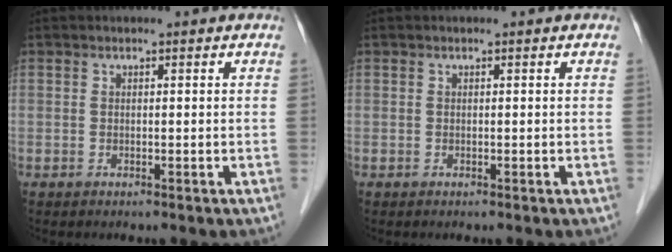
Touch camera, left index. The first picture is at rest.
{"total": 0.0}